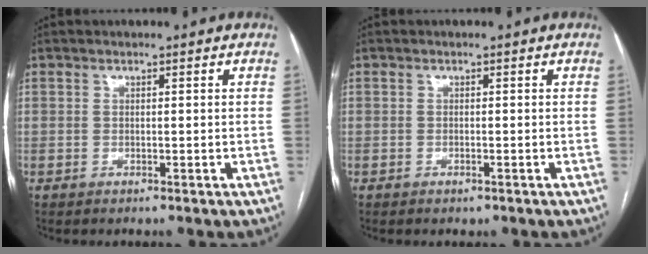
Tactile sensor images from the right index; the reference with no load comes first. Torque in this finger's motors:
{"motor_torque": [0.25, -0.02, 0.07, 0.01]}